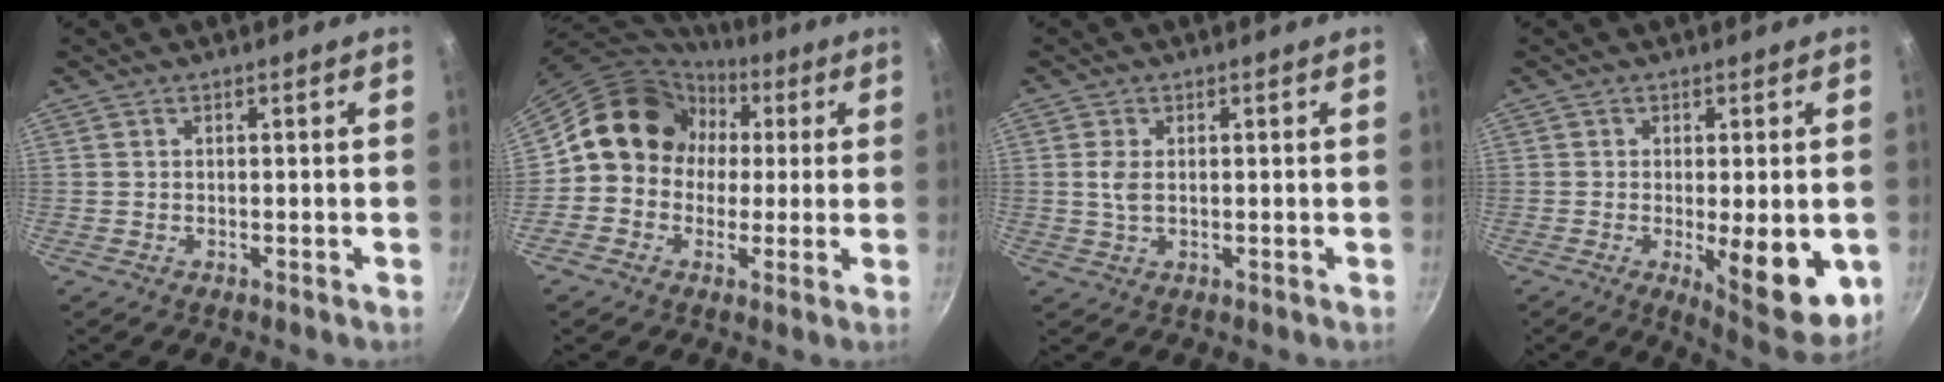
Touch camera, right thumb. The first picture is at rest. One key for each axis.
{"total": 13.3, "fx": 1.6, "fy": 12.0, "fz": 5.3, "tx": -0.047, "ty": 0.031, "tz": 0.006}
{"total": 2.6, "fx": 0.3, "fy": 1.4, "fz": 2.2, "tx": -0.047, "ty": -0.001, "tz": 0.007}
{"total": 12.3, "fx": -2.2, "fy": 4.0, "fz": 11.4, "tx": -0.127, "ty": -0.012, "tz": -0.019}